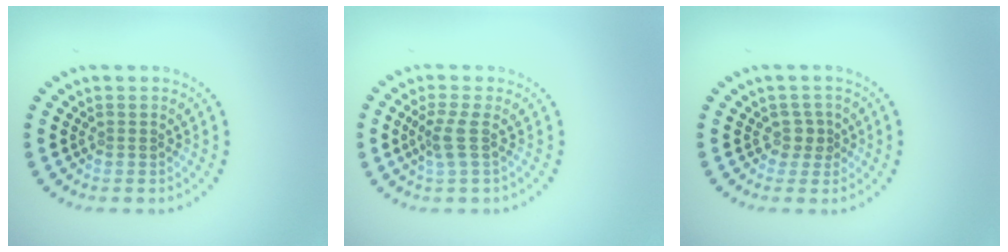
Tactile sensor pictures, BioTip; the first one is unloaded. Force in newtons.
{"total": 2.0, "press": 1.5, "slide": 1.3}
{"total": 1.6, "press": 1.2, "slide": 1.0}